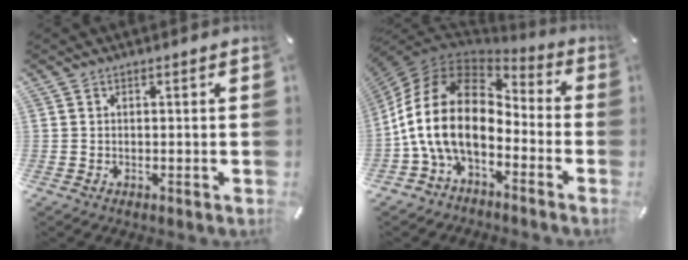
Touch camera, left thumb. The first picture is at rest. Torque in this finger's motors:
{"motor_torque": [0.60, 3.42, 1.99, -0.78, 1.05]}